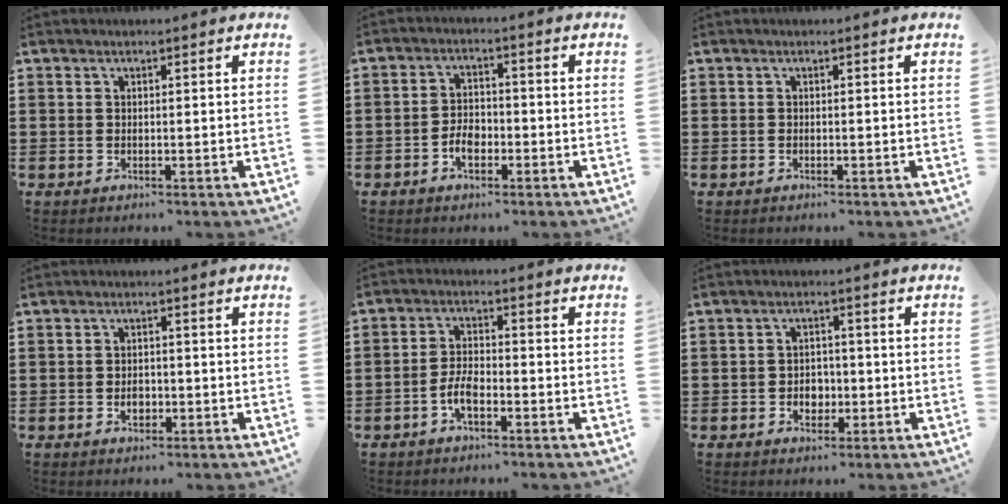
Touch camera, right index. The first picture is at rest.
{"total": 3.5, "force": [-1.5, 2.0, 2.5], "torque": [-0.055, -0.002, -0.028]}
{"total": 0.0}
{"total": 2.1, "force": [-0.6, 1.3, 1.5], "torque": [-0.023, -0.004, -0.012]}
{"total": 4.3, "force": [-1.9, 1.7, 3.4], "torque": [-0.081, -0.003, -0.040]}
{"total": 2.7, "force": [-0.7, 2.2, 1.4], "torque": [-0.027, -0.002, -0.018]}